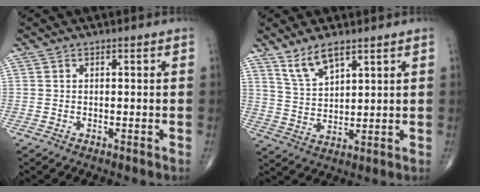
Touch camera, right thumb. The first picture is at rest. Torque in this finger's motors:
{"motor_torque": [-0.33, -0.05, 0.56, 0.88, 0.15]}